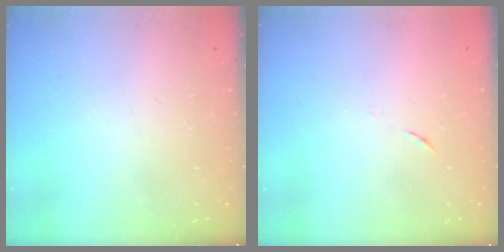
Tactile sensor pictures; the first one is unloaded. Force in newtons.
{"total": 3.5, "press": 3.4, "slide": 0.9}